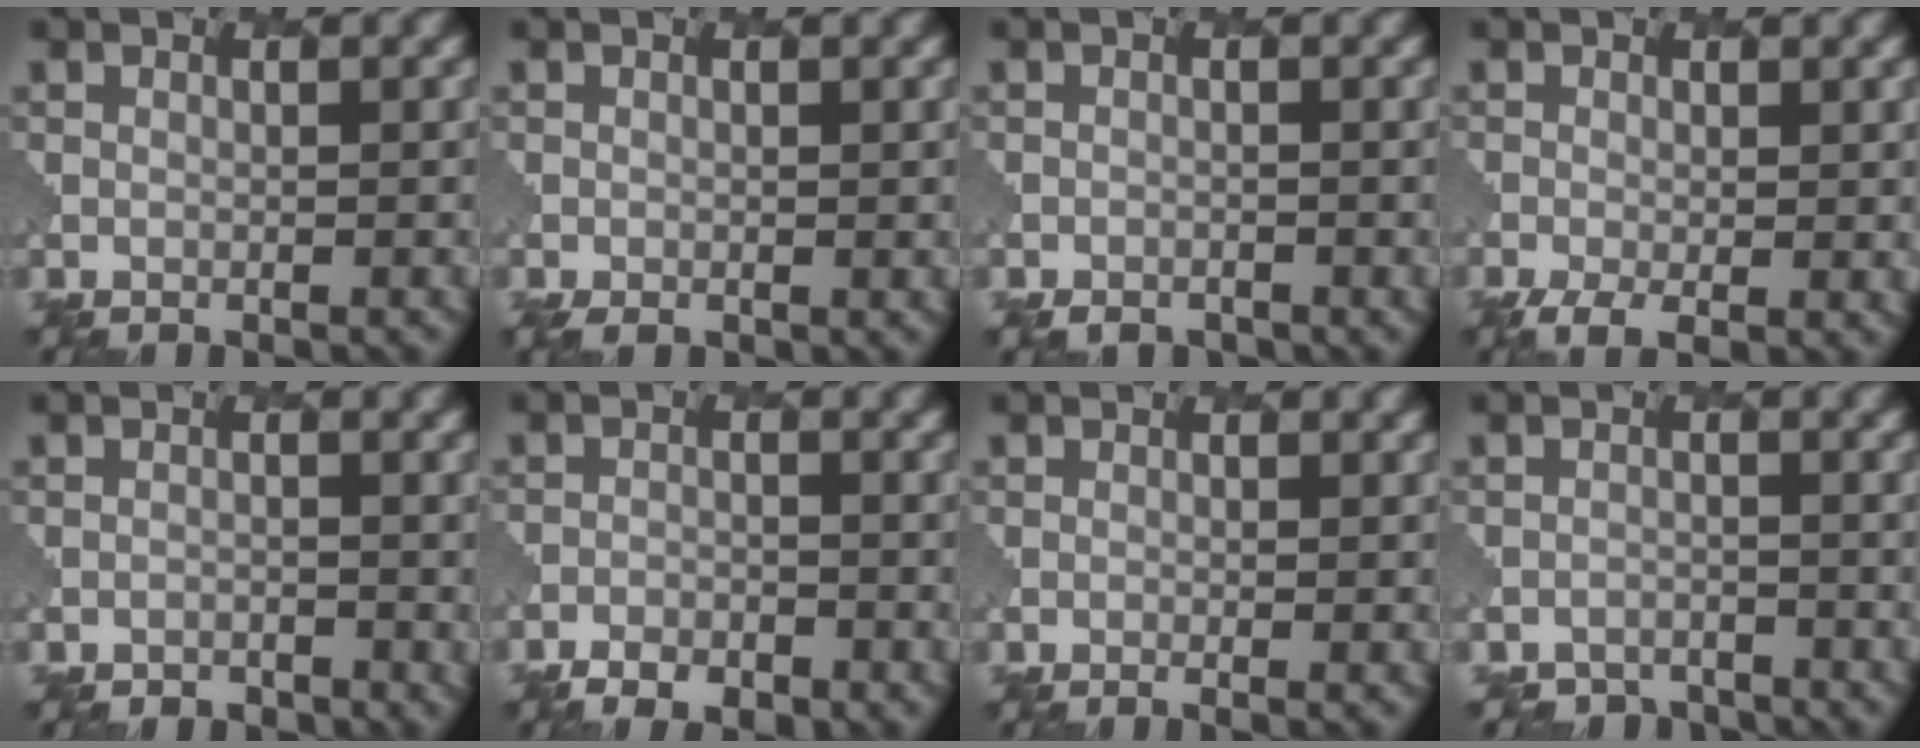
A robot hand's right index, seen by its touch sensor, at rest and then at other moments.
{"total": 2.6, "force": [-1.0, 1.5, 1.8], "torque": [-0.028, -0.006, -0.013]}
{"total": 1.6, "force": [-1.3, 0.9, 0.1], "torque": [0.000, -0.002, -0.022]}
{"total": 3.6, "force": [-1.3, 1.5, 3.0], "torque": [-0.056, -0.007, -0.020]}
{"total": 0.9, "force": [-0.6, 0.7, -0.1], "torque": [-0.001, -0.004, -0.009]}
{"total": 4.1, "force": [-3.2, 1.8, 1.7], "torque": [-0.025, -0.006, -0.051]}
{"total": 1.5, "force": [-0.1, 0.5, 1.4], "torque": [-0.011, -0.003, 0.001]}
{"total": 2.8, "force": [-2.5, 0.8, -0.7], "torque": [0.015, 0.001, -0.039]}